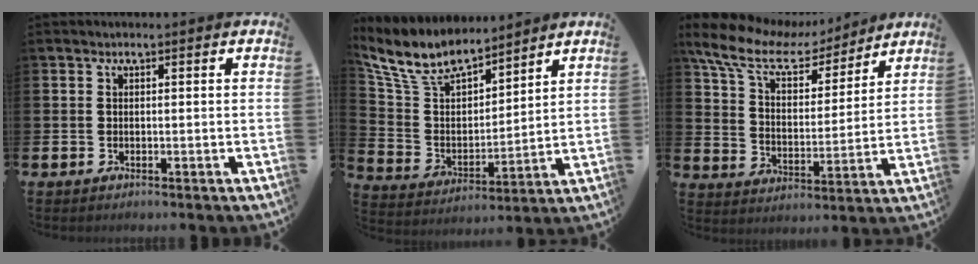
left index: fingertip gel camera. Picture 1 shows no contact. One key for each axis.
{"total": 9.5, "fx": 8.3, "fy": 3.5, "fz": 3.1, "tx": -0.109, "ty": -0.046, "tz": 0.150}
{"total": 9.9, "fx": 7.8, "fy": 4.3, "fz": 4.3, "tx": -0.117, "ty": -0.046, "tz": 0.134}